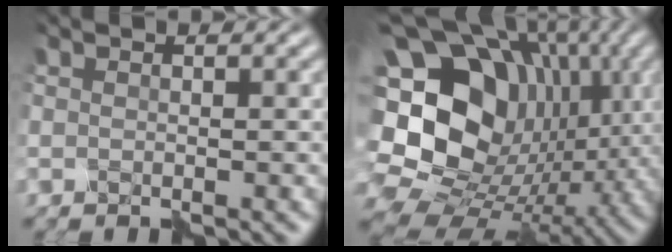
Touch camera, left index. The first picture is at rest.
{"total": 20.4, "force": [2.0, 16.4, 12.1], "torque": [-0.243, 0.015, 0.038]}